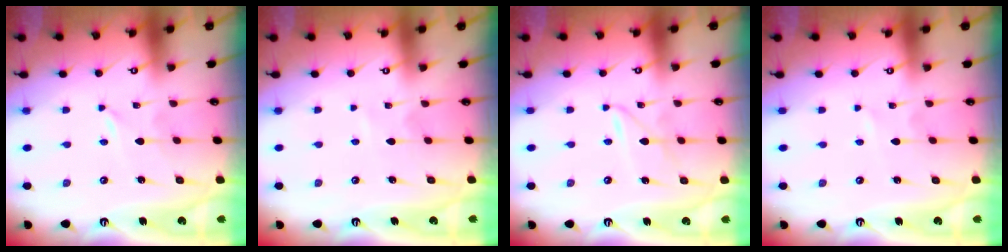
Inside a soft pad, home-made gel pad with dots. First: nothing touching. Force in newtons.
{"total": 1.4, "press": 1.3, "slide": 0.1}
{"total": 2.5, "press": 2.5, "slide": 0.3}
{"total": 0.6, "press": 0.6, "slide": 0.1}